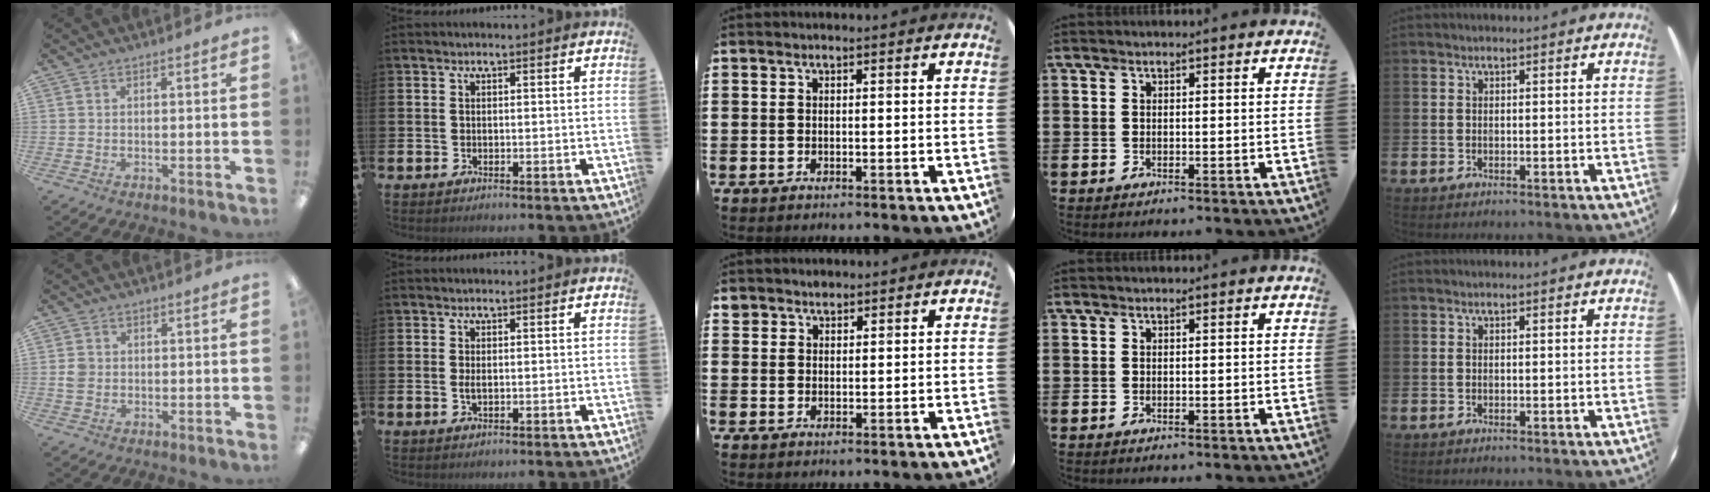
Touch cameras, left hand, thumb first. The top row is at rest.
{"thumb": {"total": 2.5, "force": [0.0, 2.3, 1.0], "torque": [-0.011, 0.002, -0.003]}, "index": {"total": 1.1, "force": [0.0, 0.3, 1.0], "torque": [-0.011, -0.002, -0.002]}, "middle": {"total": 1.7, "force": [1.6, 0.8, 0.0], "torque": [0.006, -0.001, 0.030]}}